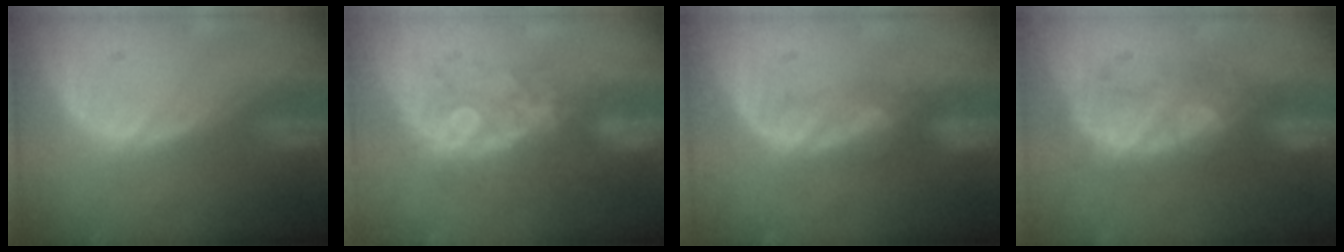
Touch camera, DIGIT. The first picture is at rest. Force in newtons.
{"total": 8.4, "press": 7.1, "slide": 4.5}
{"total": 3.7, "press": 3.4, "slide": 1.5}
{"total": 8.2, "press": 7.3, "slide": 3.7}